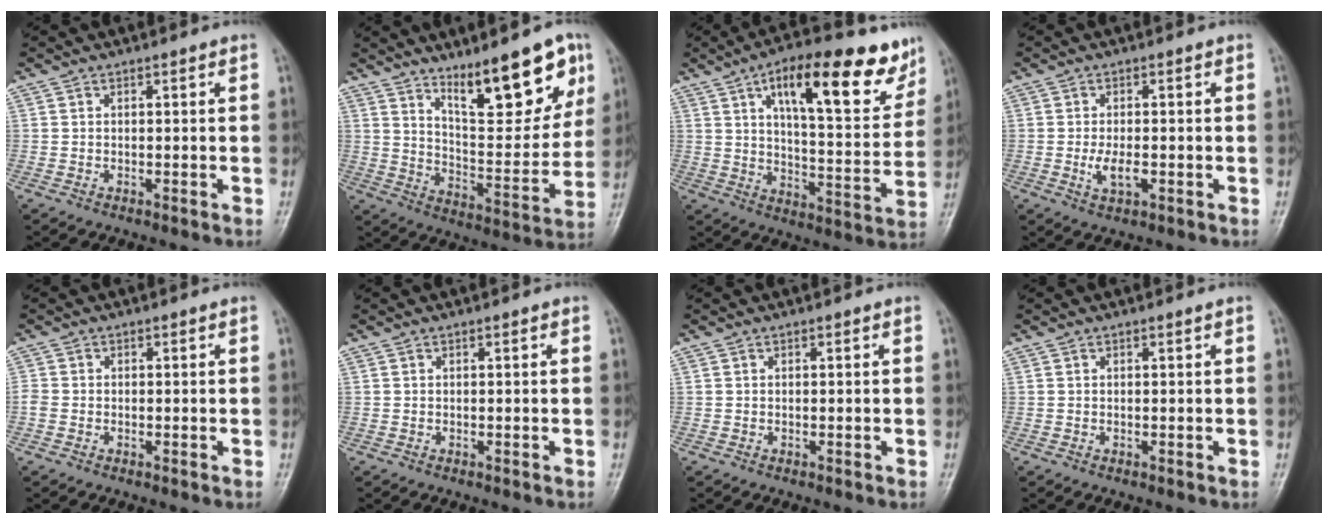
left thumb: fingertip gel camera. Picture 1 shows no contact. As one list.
[{"total": 17.1, "force": [10.7, 5.4, 12.2], "torque": [-0.138, -0.065, 0.177]}, {"total": 20.9, "force": [11.3, 7.5, 16.0], "torque": [-0.188, -0.038, 0.169]}, {"total": 3.8, "force": [-0.8, 1.8, 3.3], "torque": [-0.063, -0.004, -0.015]}, {"total": 1.5, "force": [-0.5, 1.2, 0.8], "torque": [-0.018, 0.000, -0.014]}, {"total": 0.0}, {"total": 0.0}, {"total": 0.0}]